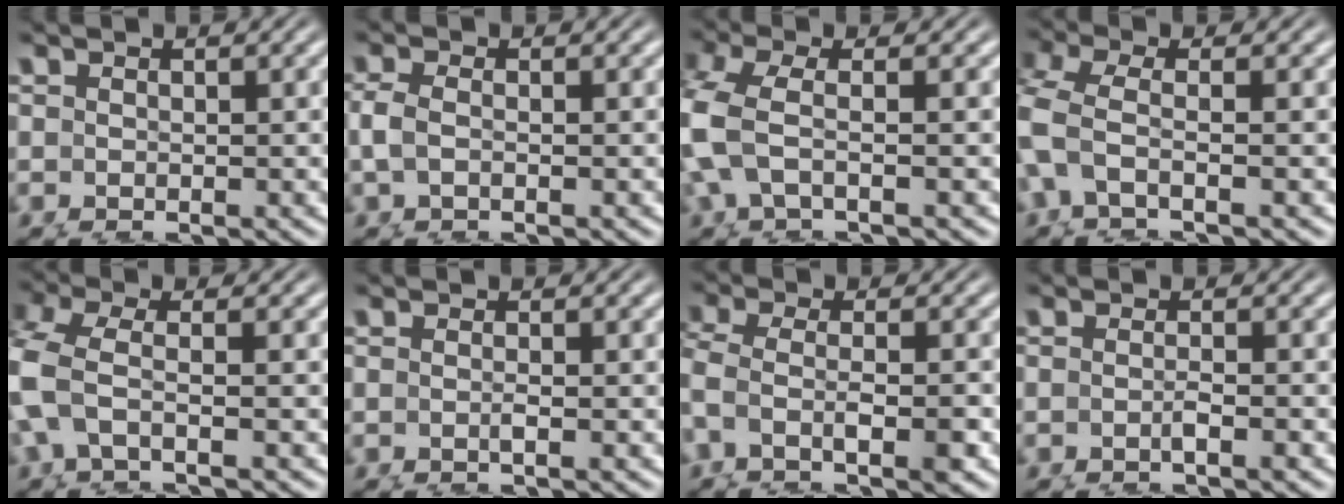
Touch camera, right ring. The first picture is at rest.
{"total": 2.0, "force": [0.3, 1.0, 1.7], "torque": [-0.049, -0.011, 0.012]}
{"total": 5.1, "force": [1.0, 3.7, 3.4], "torque": [-0.108, -0.013, 0.018]}
{"total": 3.7, "force": [0.4, 2.5, 2.7], "torque": [-0.095, -0.026, 0.021]}
{"total": 4.2, "force": [0.6, 2.9, 3.0], "torque": [-0.102, -0.020, 0.019]}
{"total": 0.8, "force": [0.2, -0.5, 0.6], "torque": [-0.011, -0.005, 0.006]}
{"total": 3.2, "force": [0.5, 1.9, 2.6], "torque": [-0.077, -0.028, 0.026]}
{"total": 1.0, "force": [0.0, -0.5, 0.8], "torque": [-0.013, -0.004, 0.001]}